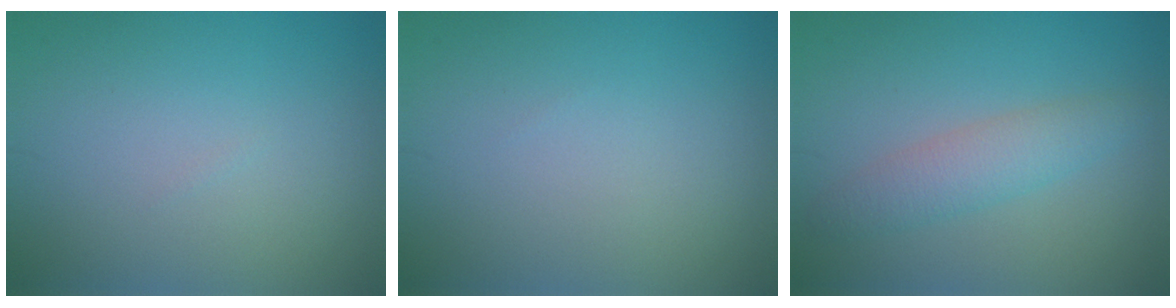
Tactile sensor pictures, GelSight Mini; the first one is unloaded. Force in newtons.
{"total": 0.0}
{"total": 2.9, "press": 2.9, "slide": 0.1}